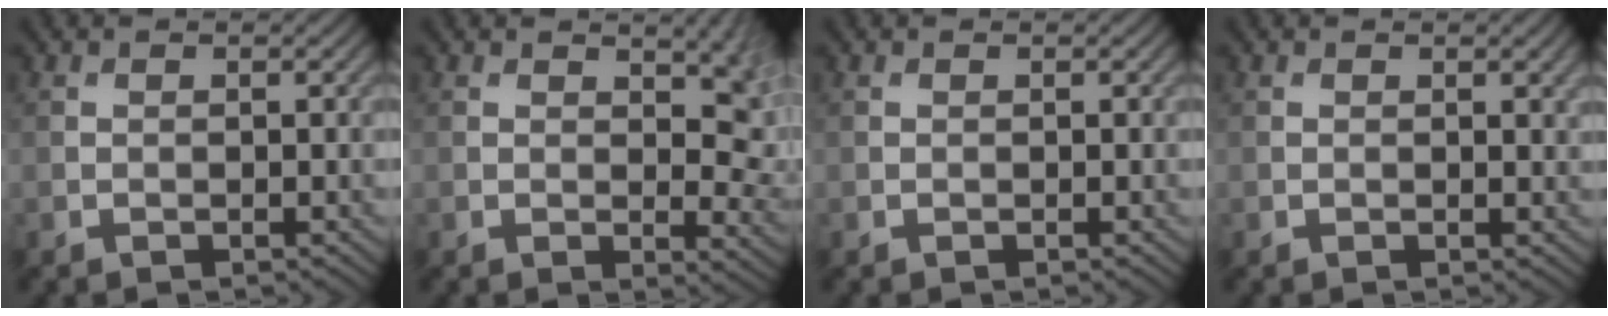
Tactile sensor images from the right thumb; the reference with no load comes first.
{"total": 6.6, "force": [1.9, 3.3, 5.4], "torque": [-0.063, -0.007, 0.033]}
{"total": 0.0}
{"total": 0.7, "force": [0.4, 0.1, 0.6], "torque": [-0.005, -0.002, 0.005]}